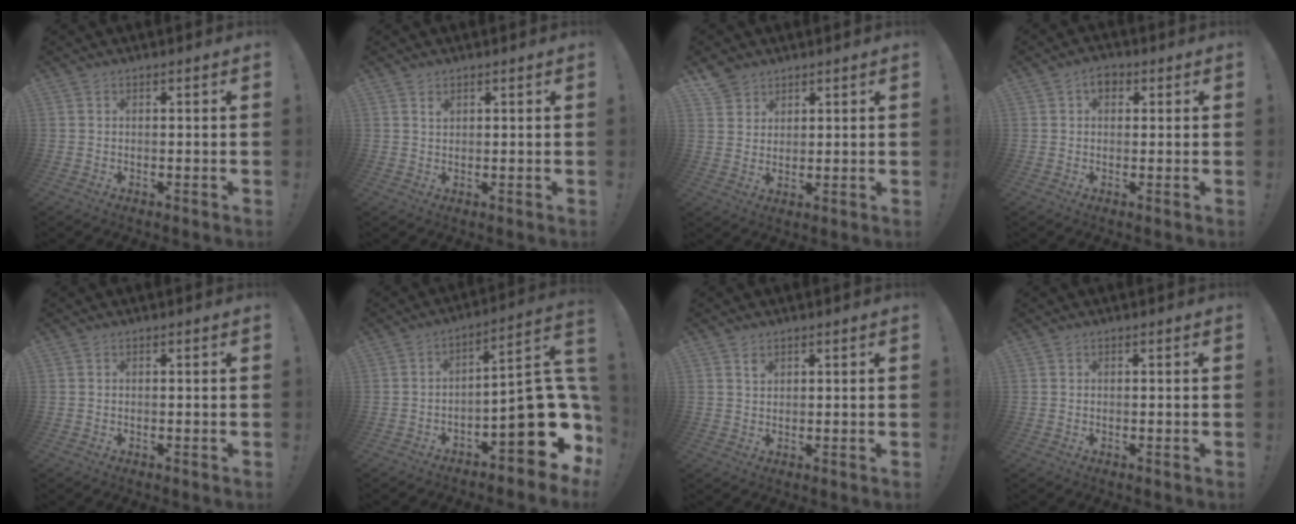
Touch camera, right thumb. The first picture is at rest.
{"total": 1.2, "force": [0.9, 0.7, 0.4], "torque": [0.007, -0.006, 0.014]}
{"total": 5.0, "force": [3.8, 3.3, 0.5], "torque": [-0.012, -0.022, 0.073]}
{"total": 3.8, "force": [1.3, 2.5, 2.5], "torque": [-0.041, 0.008, 0.022]}
{"total": 0.0}
{"total": 17.7, "force": [-4.4, 6.7, 15.8], "torque": [-0.201, 0.015, -0.063]}
{"total": 1.5, "force": [1.1, 0.9, 0.5], "torque": [0.012, -0.011, 0.017]}
{"total": 0.0}